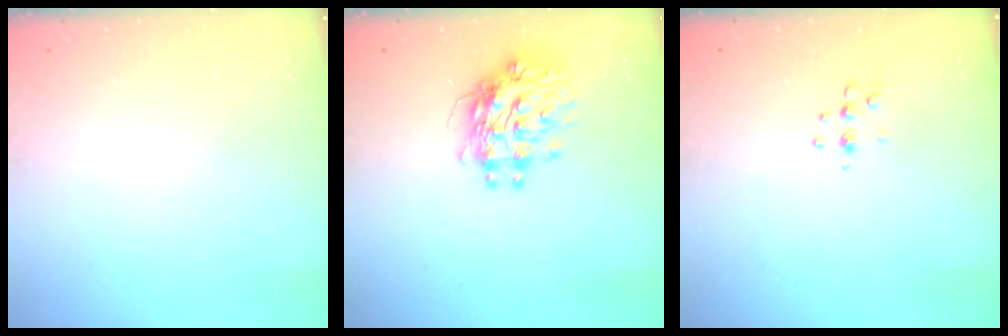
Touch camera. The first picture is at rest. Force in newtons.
{"total": 11.5, "press": 11.4, "slide": 0.9}
{"total": 4.5, "press": 4.3, "slide": 1.2}